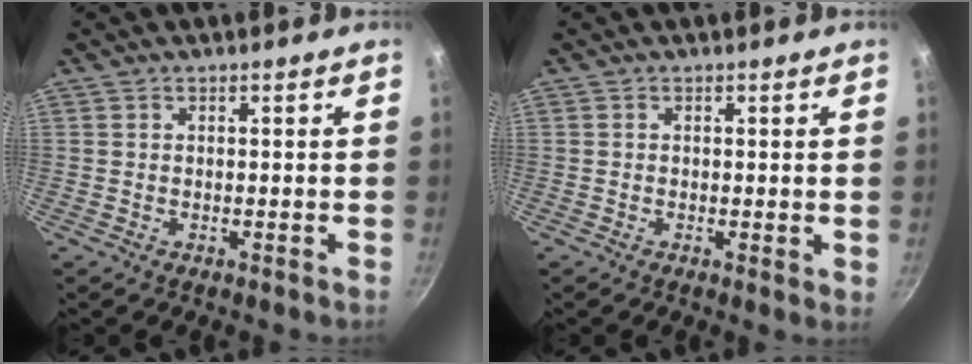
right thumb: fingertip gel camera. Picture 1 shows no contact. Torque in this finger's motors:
{"motor_torque": [-0.22, -0.08, -0.36, 0.02, -0.01]}